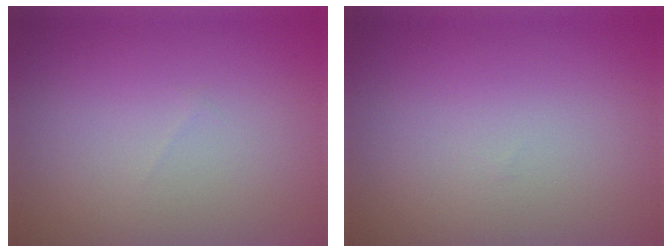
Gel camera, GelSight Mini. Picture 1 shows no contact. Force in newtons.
{"total": 0.0}